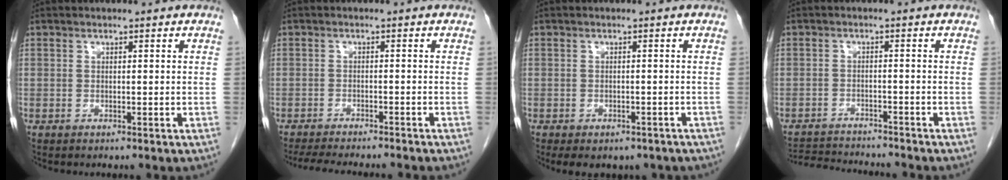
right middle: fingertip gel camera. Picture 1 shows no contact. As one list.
[{"total": 11.2, "force": [-10.1, 1.0, 4.8], "torque": [-0.064, -0.014, -0.135]}, {"total": 7.7, "force": [-5.9, 3.9, 3.1], "torque": [-0.039, 0.007, -0.064]}, {"total": 8.1, "force": [-8.0, 0.1, 1.6], "torque": [-0.025, -0.002, -0.127]}]